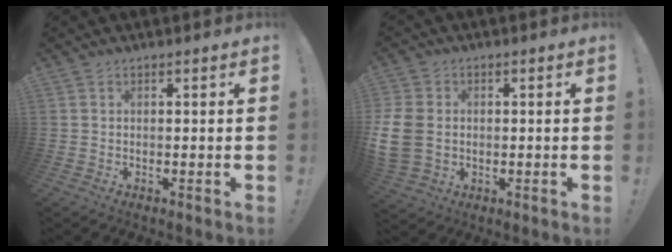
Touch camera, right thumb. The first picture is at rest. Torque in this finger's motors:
{"motor_torque": [2.62, 2.39, 1.56, -0.39, 0.62]}